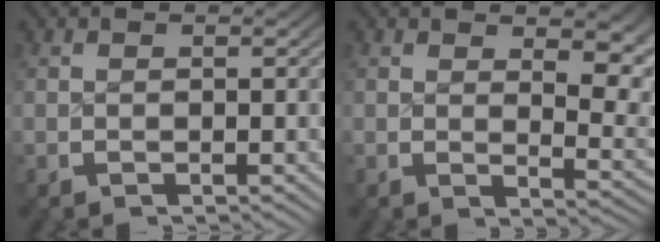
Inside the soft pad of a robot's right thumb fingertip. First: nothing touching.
{"total": 4.6, "force": [1.7, 2.1, 3.8], "torque": [-0.030, -0.015, 0.029]}